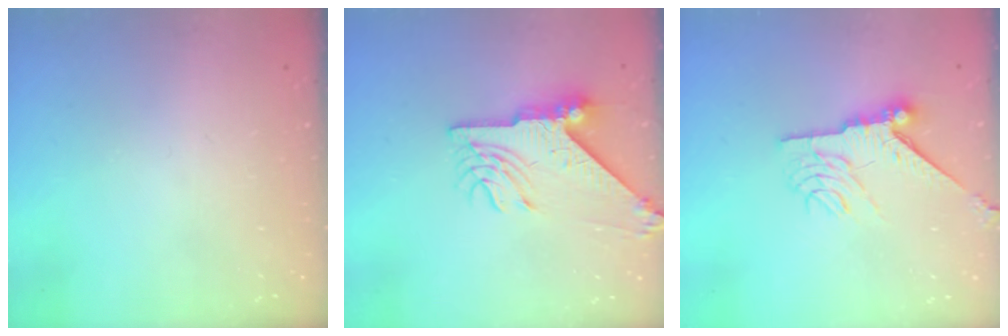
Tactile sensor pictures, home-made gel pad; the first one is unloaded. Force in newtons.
{"total": 10.4, "press": 10.3, "slide": 1.3}
{"total": 9.4, "press": 9.4, "slide": 0.5}